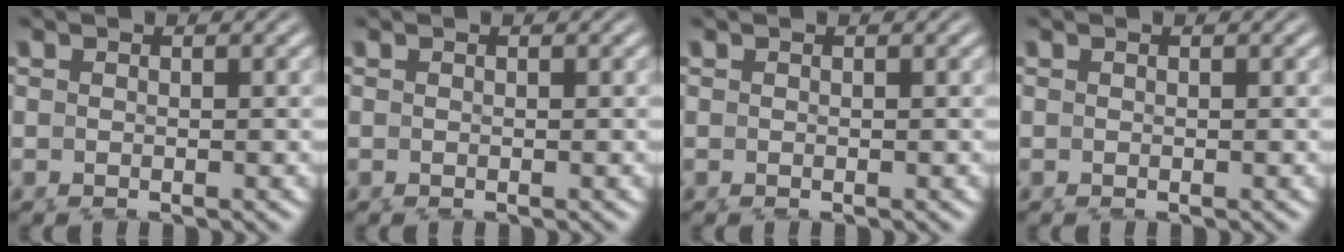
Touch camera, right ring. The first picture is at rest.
{"total": 0.0}
{"total": 0.0}
{"total": 0.0}